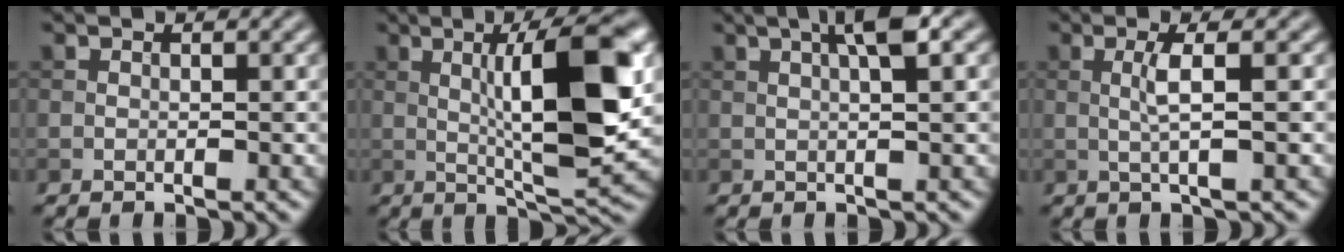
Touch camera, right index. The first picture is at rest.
{"total": 10.3, "force": [1.2, 2.4, 10.0], "torque": [-0.144, 0.004, 0.021]}
{"total": 4.1, "force": [1.6, 0.7, 3.7], "torque": [-0.055, 0.013, 0.021]}
{"total": 2.6, "force": [0.2, 0.3, 2.6], "torque": [-0.051, 0.003, 0.001]}